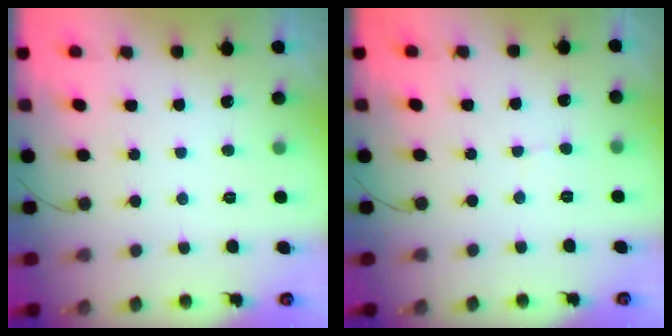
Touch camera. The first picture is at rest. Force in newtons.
{"total": 3.9, "press": 3.9, "slide": 0.3}